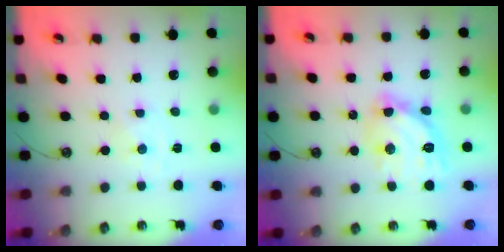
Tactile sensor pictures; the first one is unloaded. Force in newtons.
{"total": 15.0, "press": 15.0, "slide": 1.5}